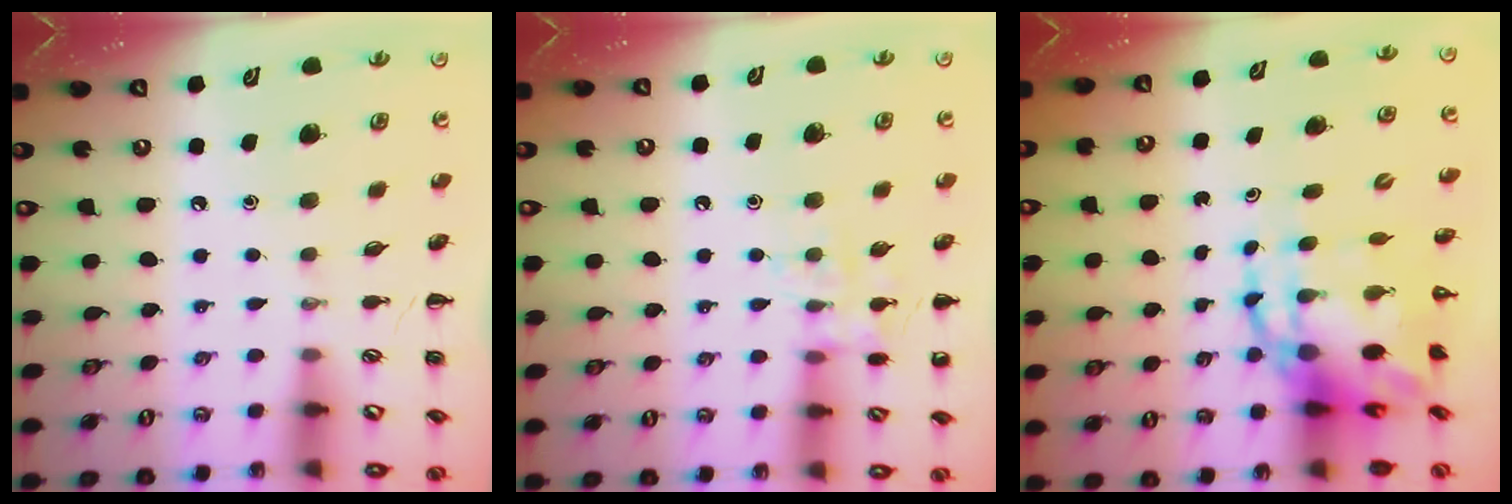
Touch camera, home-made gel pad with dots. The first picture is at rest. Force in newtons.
{"total": 9.2, "press": 9.1, "slide": 1.0}
{"total": 9.7, "press": 9.3, "slide": 2.6}